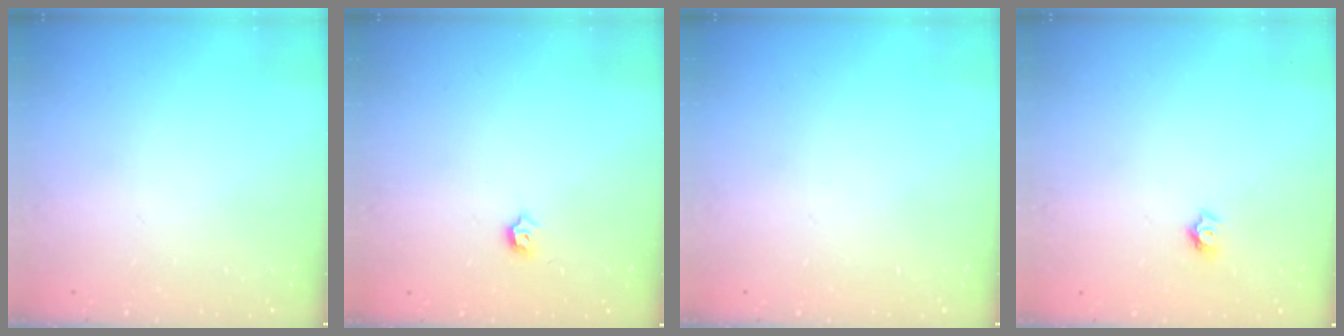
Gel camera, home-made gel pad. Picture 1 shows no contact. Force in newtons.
{"total": 3.4, "press": 3.3, "slide": 0.7}
{"total": 0.0}
{"total": 4.2, "press": 4.2, "slide": 0.4}